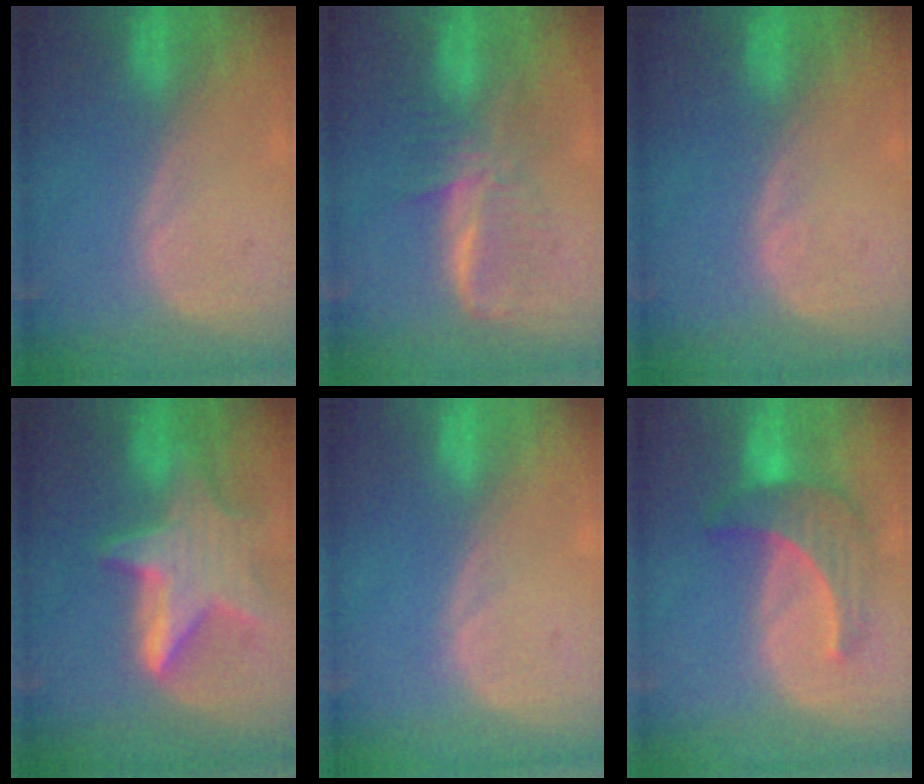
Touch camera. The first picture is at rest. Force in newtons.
{"total": 6.2, "press": 6.1, "slide": 0.6}
{"total": 0.5, "press": 0.5, "slide": 0.1}
{"total": 9.5, "press": 9.5, "slide": 0.6}
{"total": 0.0}
{"total": 6.9, "press": 6.8, "slide": 1.2}